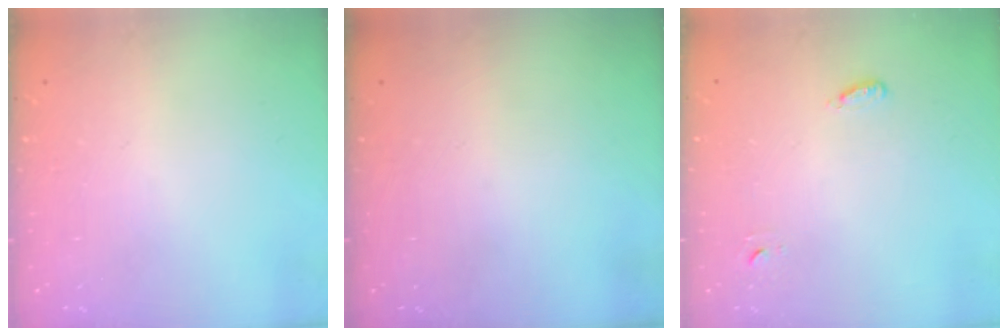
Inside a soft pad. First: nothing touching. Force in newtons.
{"total": 0.0}
{"total": 3.2, "press": 2.9, "slide": 1.4}